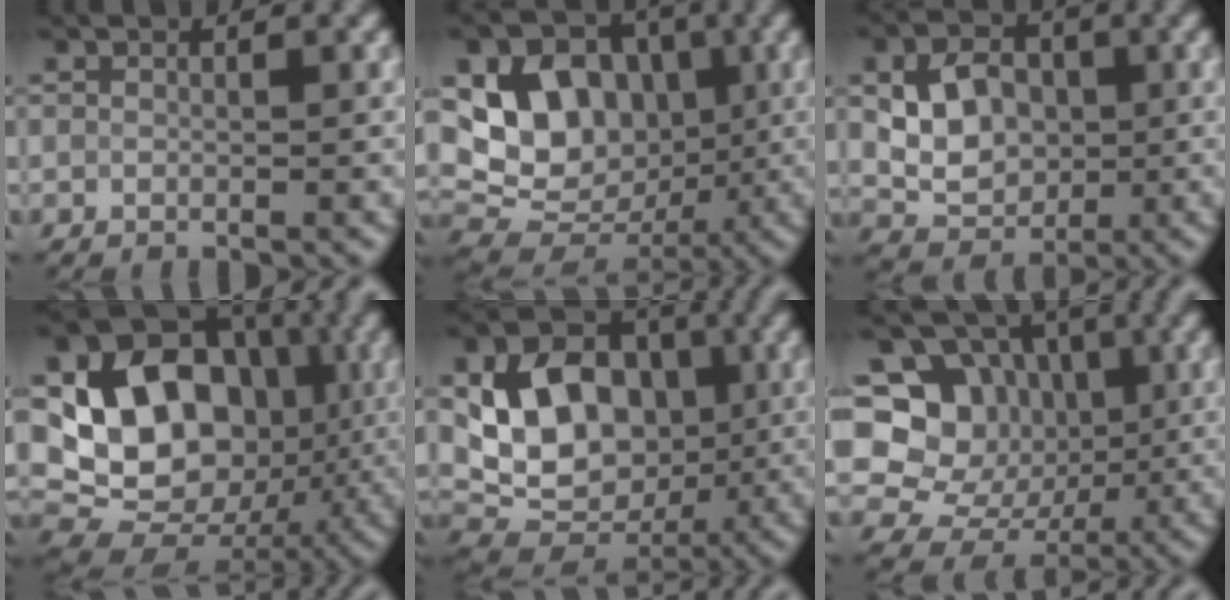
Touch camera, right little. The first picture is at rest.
{"total": 10.6, "force": [1.5, 8.7, 5.8], "torque": [-0.104, 0.015, 0.013]}
{"total": 5.1, "force": [0.4, 4.0, 3.1], "torque": [-0.060, 0.002, 0.009]}
{"total": 15.4, "force": [0.9, 12.2, 9.3], "torque": [-0.150, 0.004, 0.009]}
{"total": 10.3, "force": [0.7, 7.9, 6.5], "torque": [-0.121, -0.002, 0.015]}
{"total": 13.8, "force": [1.4, 12.6, 5.5], "torque": [-0.146, 0.041, 0.026]}